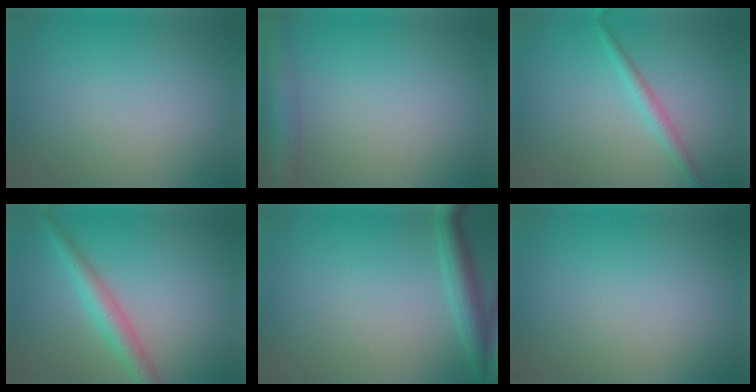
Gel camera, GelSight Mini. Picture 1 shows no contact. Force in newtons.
{"total": 3.8, "press": 3.8, "slide": 0.2}
{"total": 1.8, "press": 1.8, "slide": 0.1}
{"total": 3.4, "press": 3.4, "slide": 0.0}
{"total": 3.6, "press": 3.6, "slide": 0.2}
{"total": 0.0}